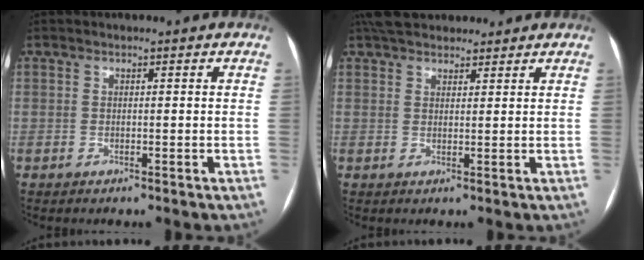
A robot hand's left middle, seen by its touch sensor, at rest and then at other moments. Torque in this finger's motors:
{"motor_torque": [0.55, -0.46, 0.06, 0.01]}